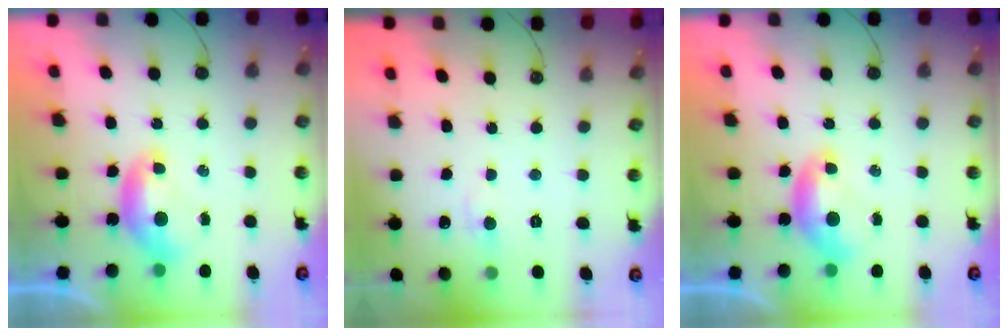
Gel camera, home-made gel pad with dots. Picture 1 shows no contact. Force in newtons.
{"total": 0.6, "press": 0.3, "slide": 0.5}
{"total": 0.0}